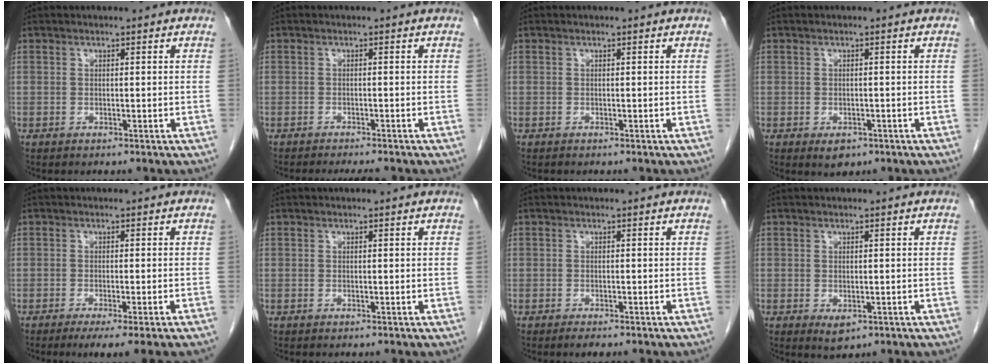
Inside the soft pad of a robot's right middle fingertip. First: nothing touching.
{"total": 5.4, "force": [-4.8, 0.6, 2.3], "torque": [-0.024, -0.007, -0.066]}
{"total": 0.0}
{"total": 2.4, "force": [-1.3, 1.4, 1.4], "torque": [-0.016, 0.000, -0.009]}
{"total": 6.6, "force": [-4.8, -0.6, 4.4], "torque": [-0.046, -0.015, -0.071]}
{"total": 0.0}
{"total": 1.3, "force": [-1.0, 0.2, 0.8], "torque": [-0.016, -0.003, -0.014]}
{"total": 2.0, "force": [-0.6, 1.2, 1.5], "torque": [-0.020, -0.004, -0.001]}